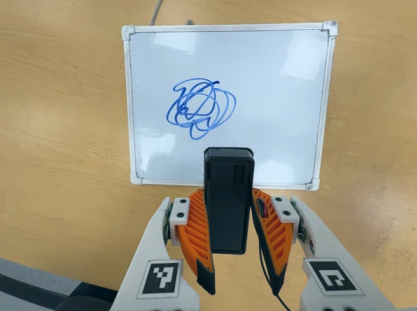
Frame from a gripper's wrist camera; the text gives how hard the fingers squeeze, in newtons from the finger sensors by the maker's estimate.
{"total": 4.3, "left": 2.8, "right": 5.7}